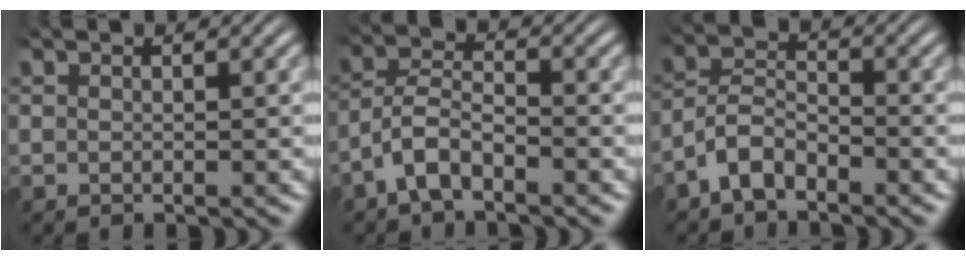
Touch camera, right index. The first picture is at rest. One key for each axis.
{"total": 4.7, "fx": -2.7, "fy": 3.1, "fz": 2.3, "tx": -0.055, "ty": -0.013, "tz": -0.049}
{"total": 5.4, "fx": -3.0, "fy": 3.9, "fz": 2.2, "tx": -0.048, "ty": -0.013, "tz": -0.056}